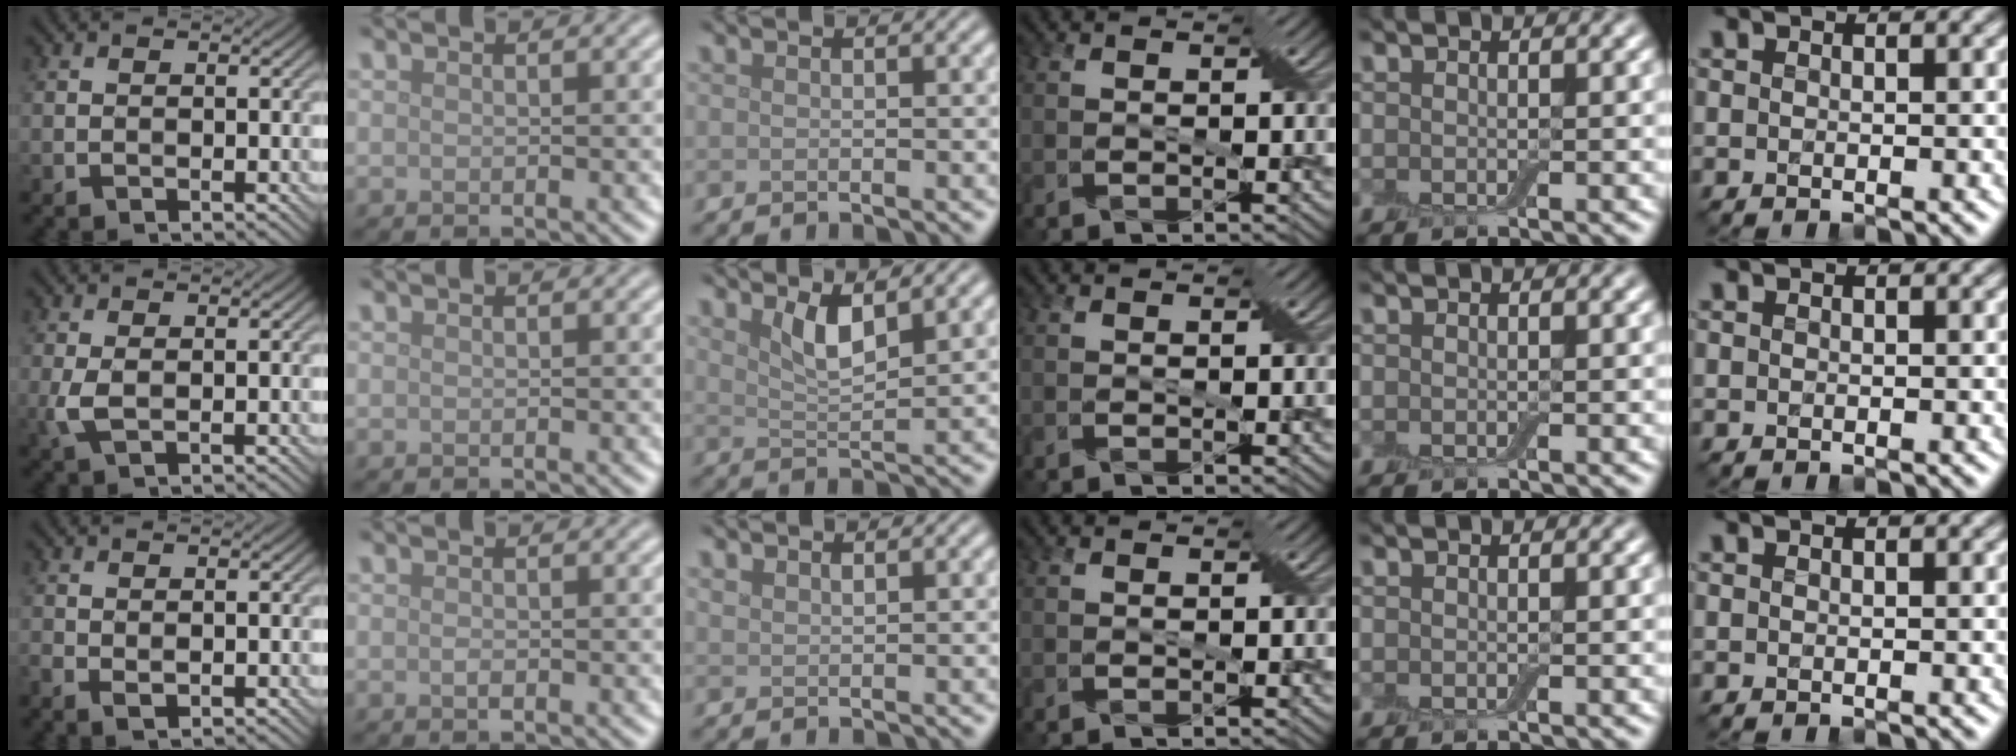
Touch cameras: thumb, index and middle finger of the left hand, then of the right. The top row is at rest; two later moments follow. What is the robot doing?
{"motion": "cut", "object": "aluminum foil"}